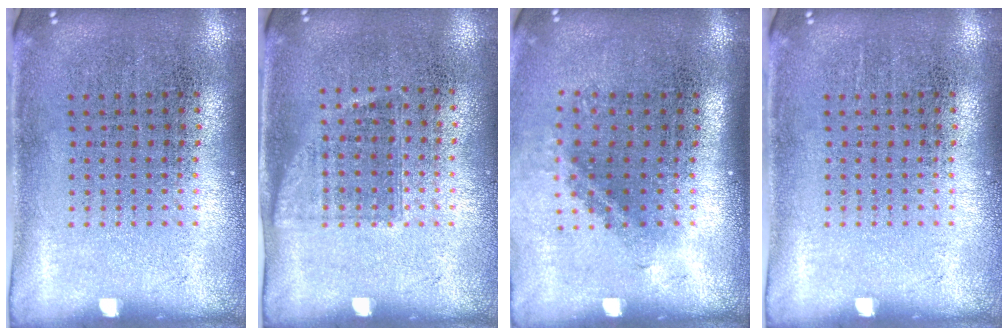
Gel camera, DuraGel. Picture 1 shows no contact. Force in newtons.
{"total": 0.9, "press": 0.8, "slide": 0.5}
{"total": 1.4, "press": 1.0, "slide": 1.1}
{"total": 0.0}